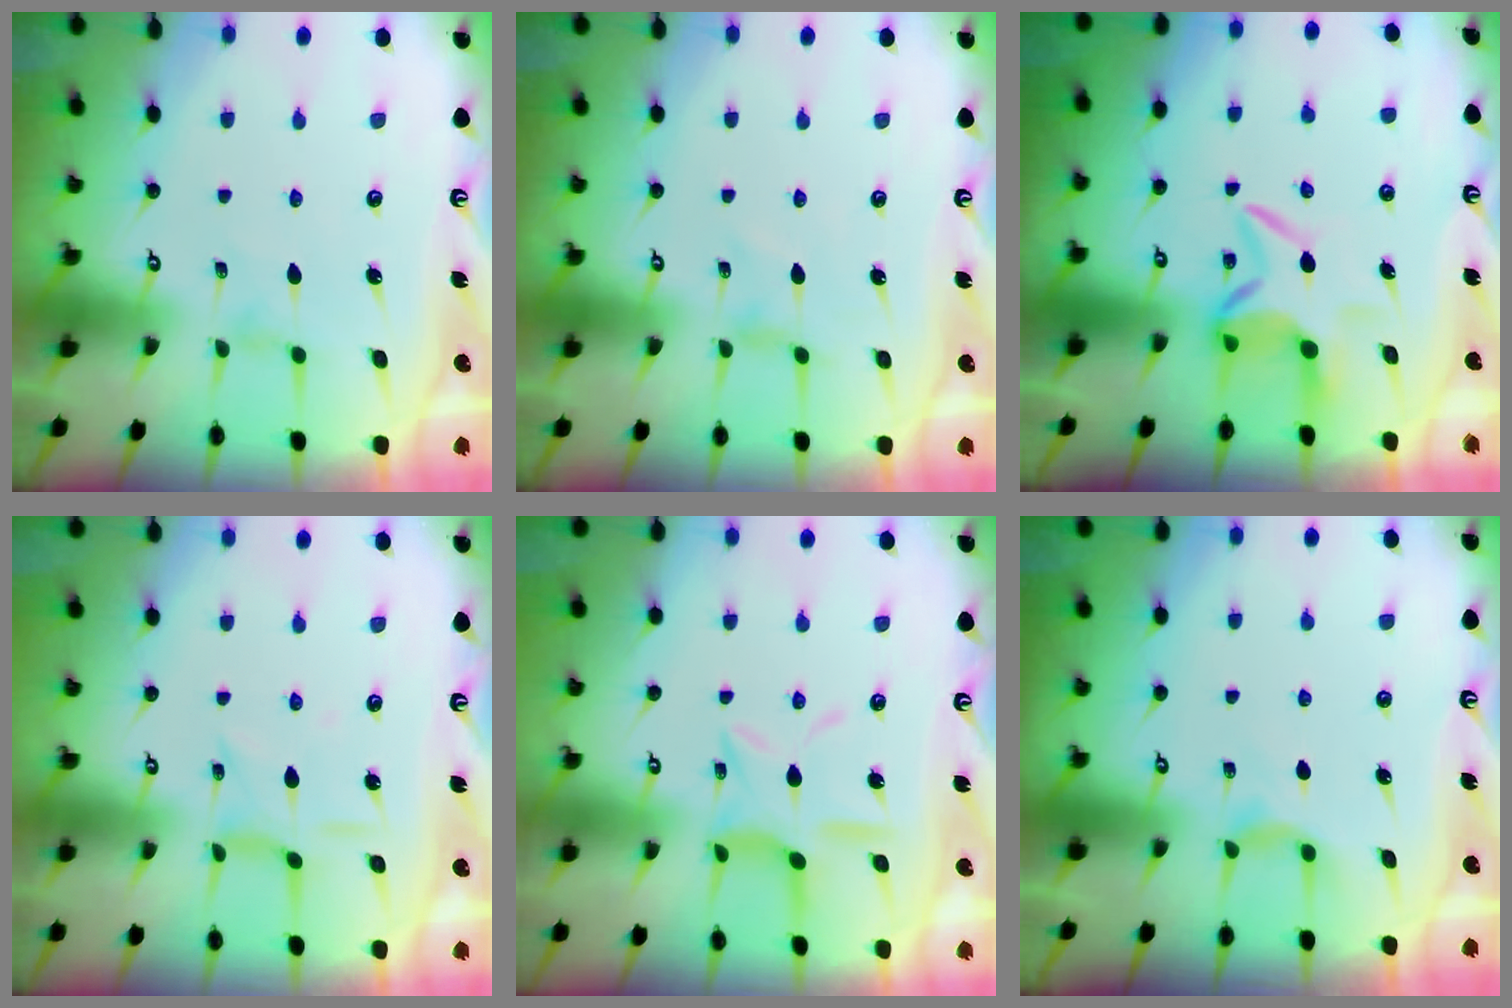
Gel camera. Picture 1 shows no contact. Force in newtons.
{"total": 1.5, "press": 1.5, "slide": 0.3}
{"total": 6.5, "press": 6.4, "slide": 1.0}
{"total": 3.1, "press": 3.1, "slide": 0.1}
{"total": 11.2, "press": 11.1, "slide": 0.8}
{"total": 4.5, "press": 4.4, "slide": 0.5}